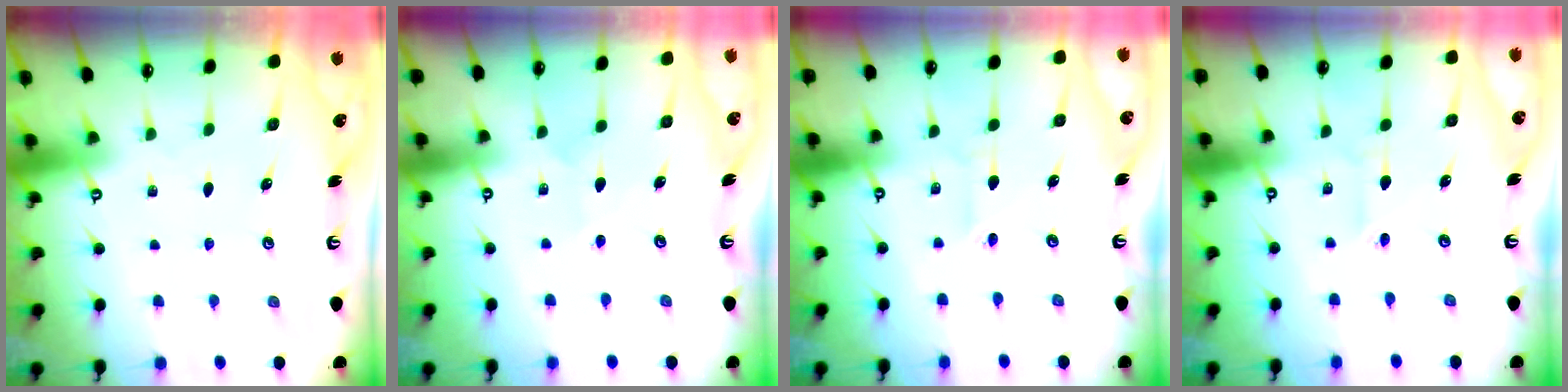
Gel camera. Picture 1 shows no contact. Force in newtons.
{"total": 2.9, "press": 2.9, "slide": 0.3}
{"total": 1.8, "press": 1.7, "slide": 0.2}
{"total": 1.8, "press": 1.7, "slide": 0.2}